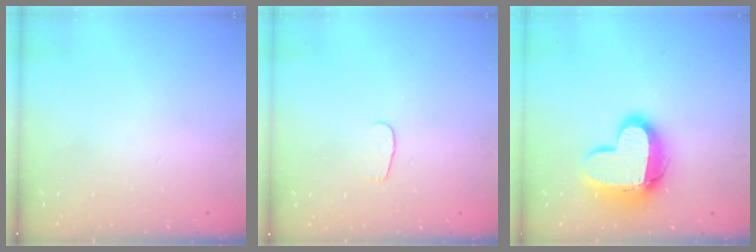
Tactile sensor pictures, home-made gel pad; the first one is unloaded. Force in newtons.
{"total": 3.2, "press": 3.2, "slide": 0.3}
{"total": 14.8, "press": 14.7, "slide": 1.2}